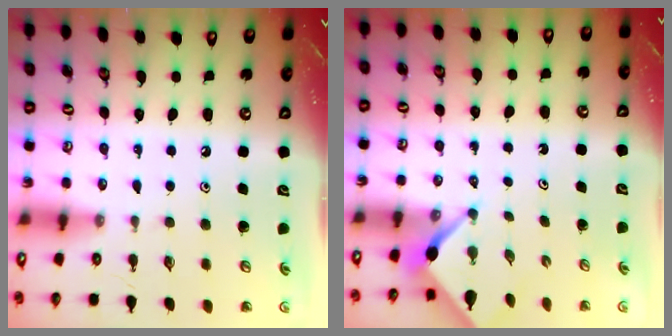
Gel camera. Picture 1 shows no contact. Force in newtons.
{"total": 2.4, "press": 2.4, "slide": 0.3}